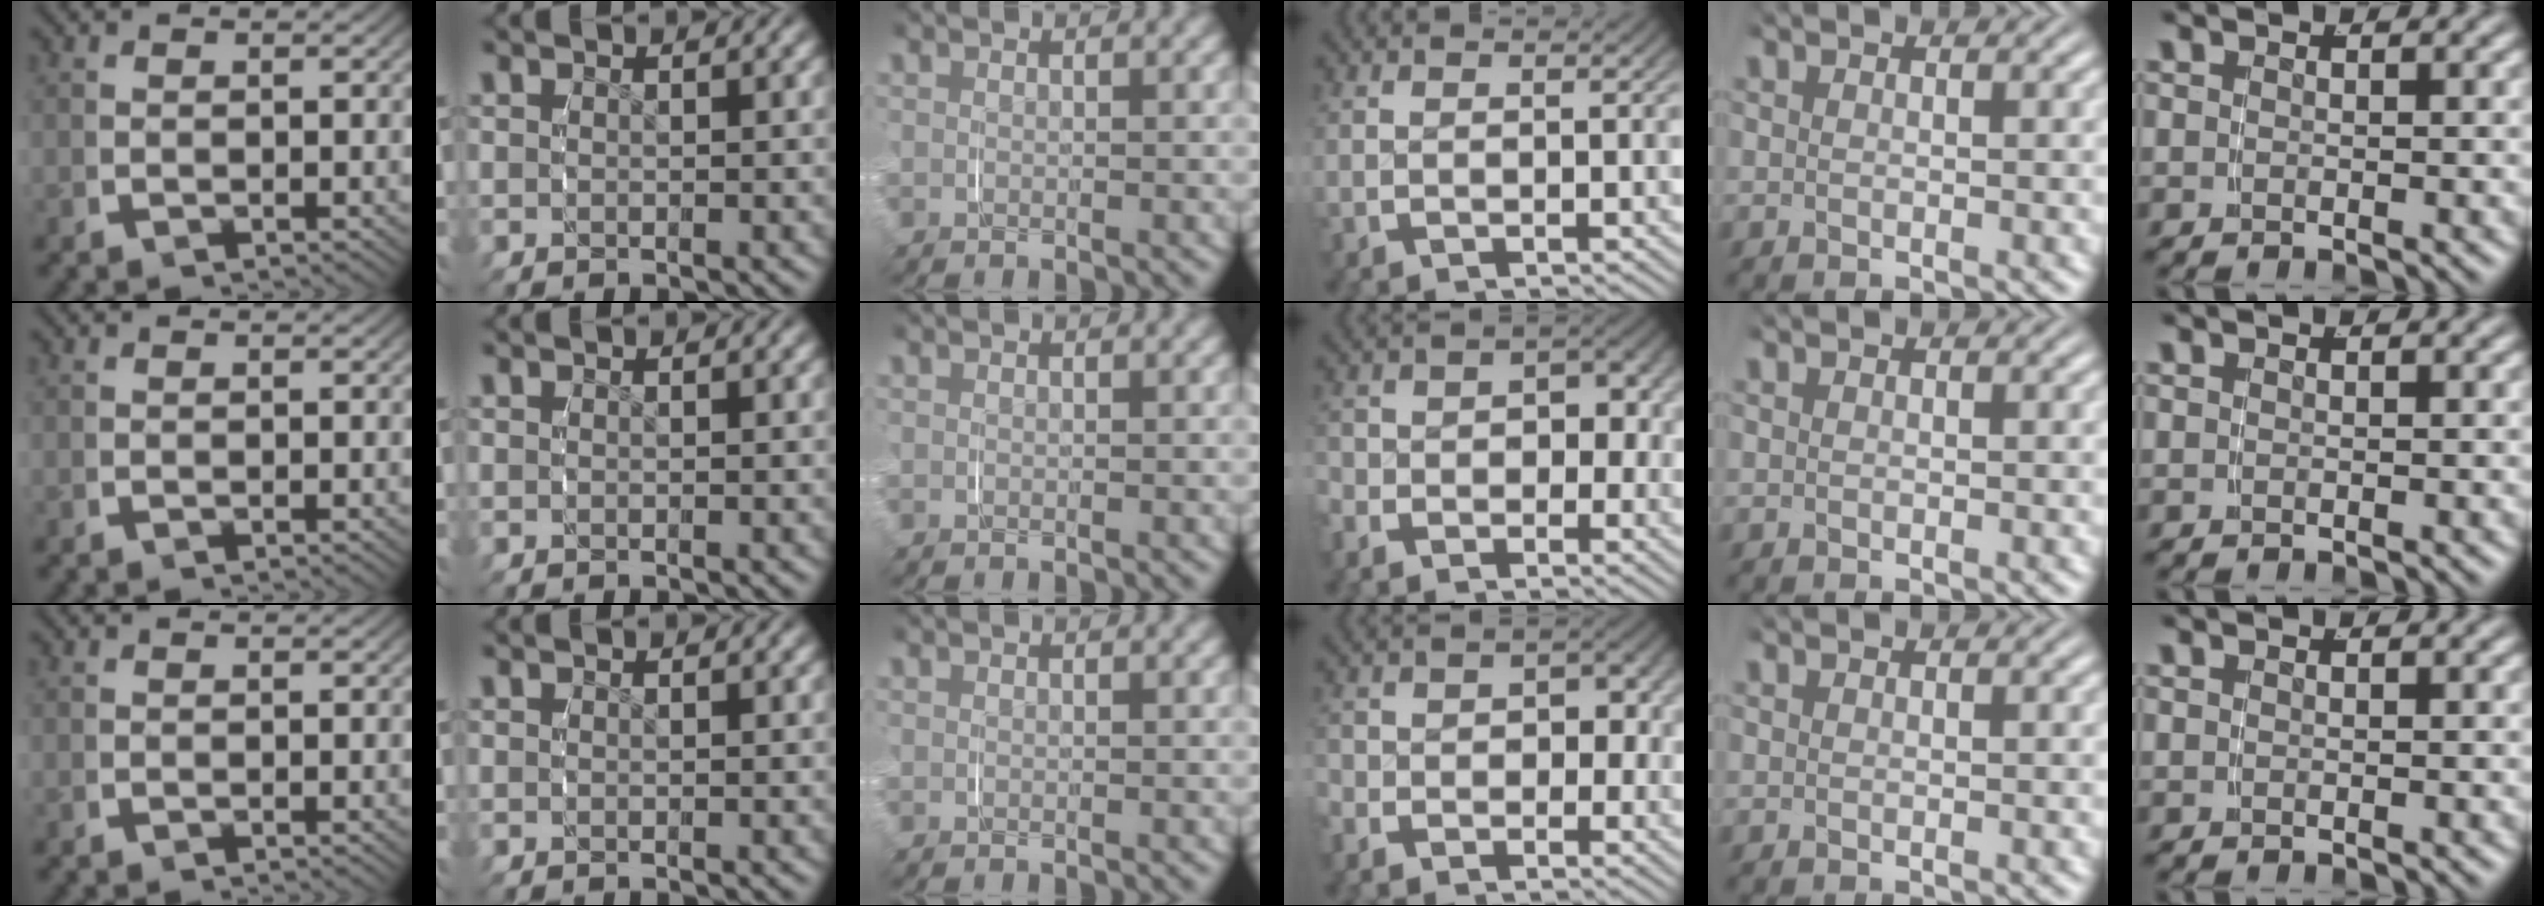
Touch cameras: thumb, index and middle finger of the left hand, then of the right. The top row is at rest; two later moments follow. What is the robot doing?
{"motion": "grasp_and_lifting", "object": "jewelry box"}